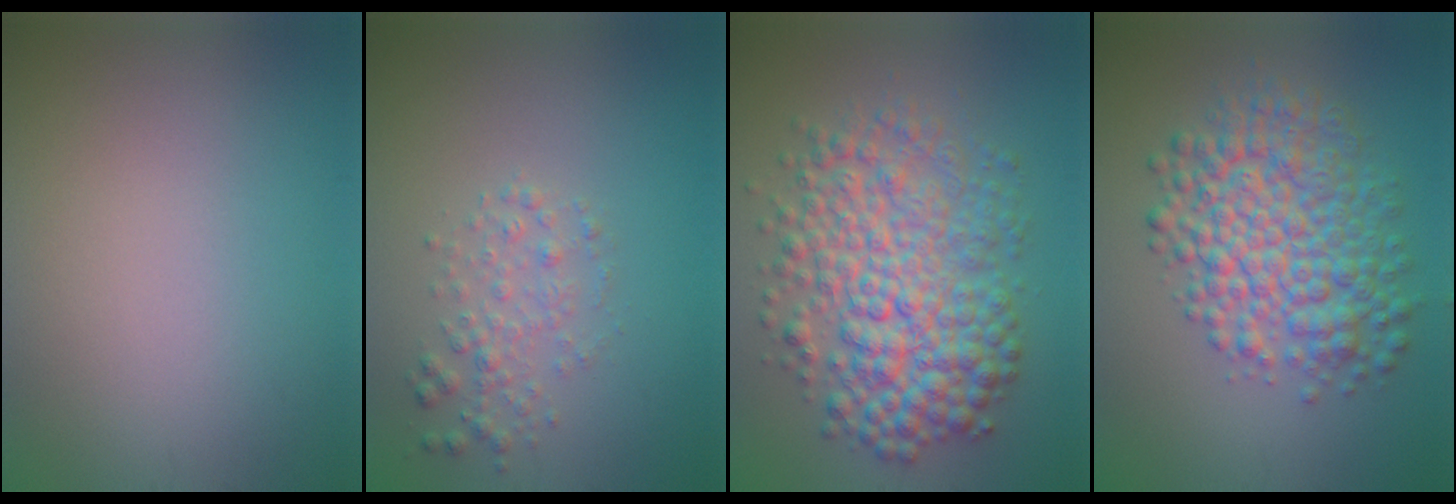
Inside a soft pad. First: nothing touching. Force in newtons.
{"total": 2.1, "press": 2.1, "slide": 0.0}
{"total": 8.5, "press": 8.5, "slide": 0.0}
{"total": 7.7, "press": 7.7, "slide": 0.1}